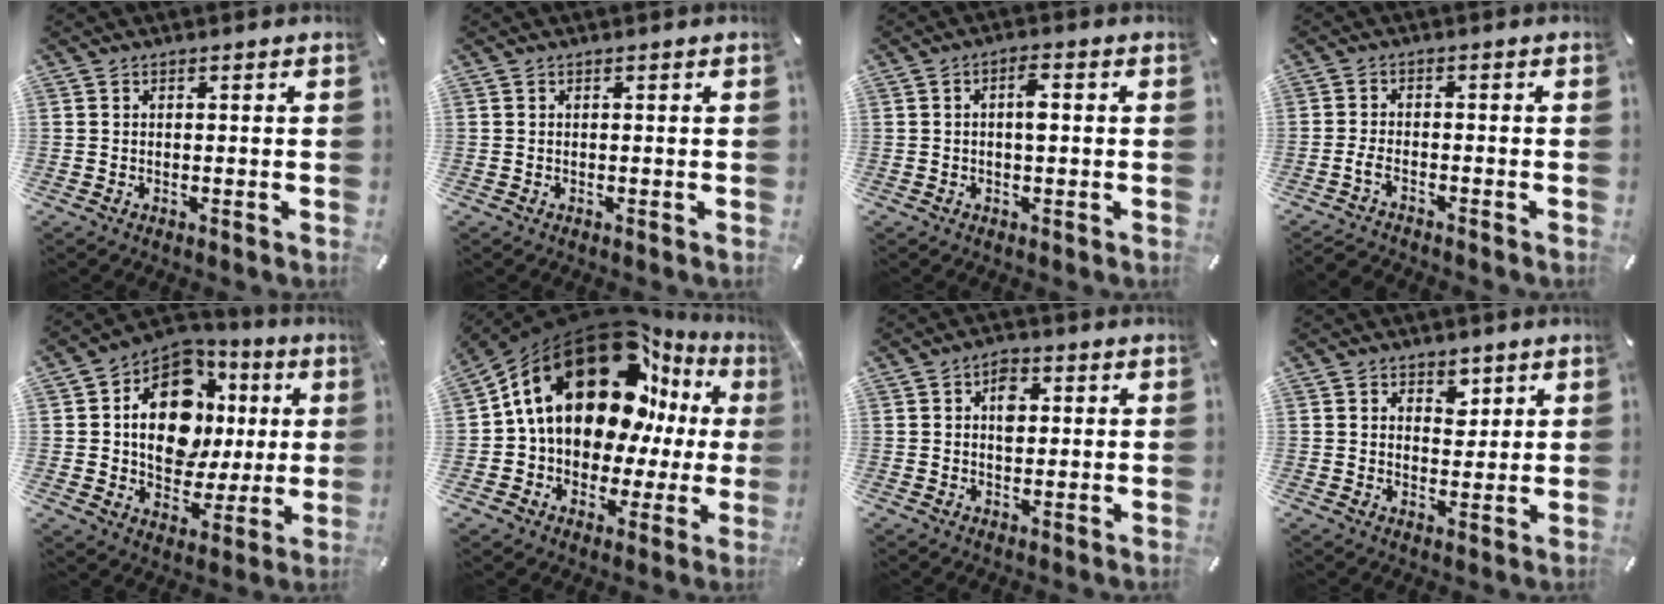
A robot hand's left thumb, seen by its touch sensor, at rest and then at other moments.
{"total": 0.0}
{"total": 3.8, "force": [0.3, 1.5, 3.5], "torque": [-0.054, 0.002, -0.002]}
{"total": 3.1, "force": [-2.4, 1.0, 1.7], "torque": [-0.041, 0.007, -0.048]}
{"total": 16.9, "force": [2.8, 12.5, 11.1], "torque": [-0.177, -0.013, 0.051]}
{"total": 23.9, "force": [10.4, 15.0, 15.4], "torque": [-0.271, -0.068, 0.180]}
{"total": 5.1, "force": [1.0, 3.5, 3.5], "torque": [-0.042, -0.002, 0.009]}
{"total": 4.3, "force": [2.3, 3.4, 1.1], "torque": [0.006, -0.011, 0.033]}